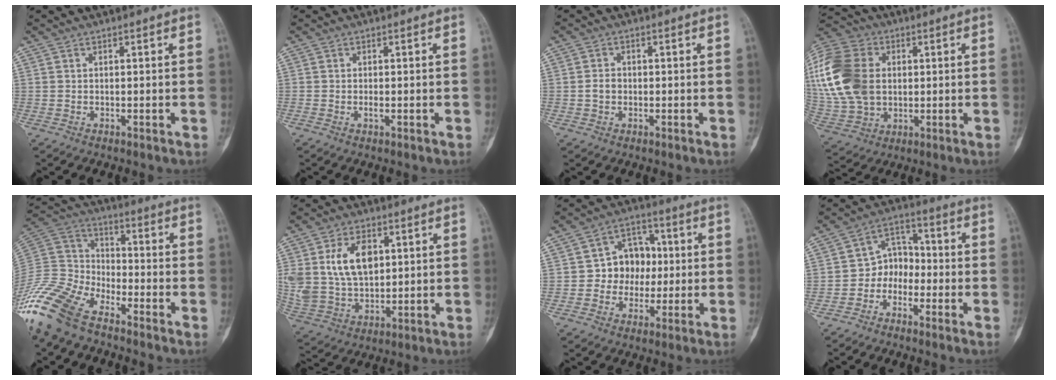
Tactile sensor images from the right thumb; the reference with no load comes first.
{"total": 0.8, "force": [-0.2, 0.4, 0.7], "torque": [-0.011, -0.001, -0.003]}
{"total": 2.1, "force": [-0.3, 1.7, 1.1], "torque": [-0.017, 0.008, -0.008]}
{"total": 22.6, "force": [3.0, 16.6, 15.1], "torque": [-0.337, 0.011, 0.066]}
{"total": 17.5, "force": [-13.1, 7.8, 8.7], "torque": [-0.184, 0.051, -0.259]}
{"total": 13.5, "force": [3.8, 8.8, 9.5], "torque": [-0.165, -0.008, 0.084]}
{"total": 9.4, "force": [0.1, 8.0, 5.0], "torque": [-0.021, 0.019, -0.005]}
{"total": 6.7, "force": [-2.3, 5.3, 3.3], "torque": [-0.018, 0.037, -0.056]}